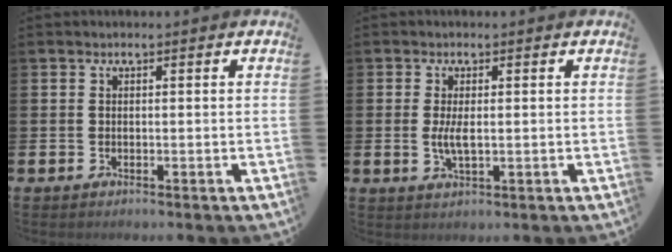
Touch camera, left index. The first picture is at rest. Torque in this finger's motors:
{"motor_torque": [0.87, -0.03, 0.15, 0.16]}